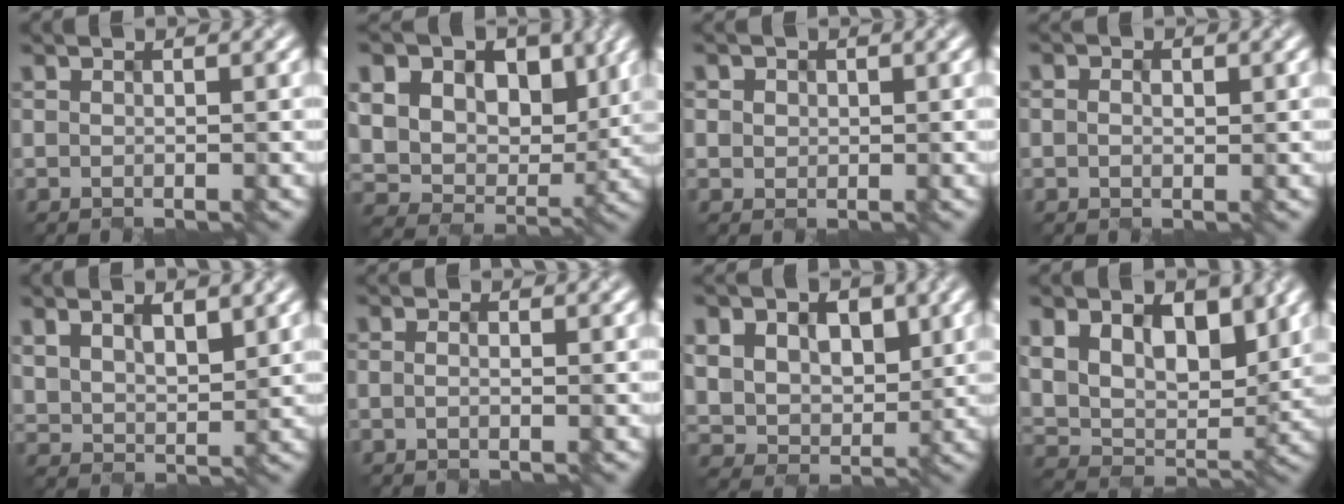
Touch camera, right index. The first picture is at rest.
{"total": 13.0, "force": [4.7, 9.4, 7.7], "torque": [-0.127, 0.029, 0.069]}
{"total": 1.5, "force": [0.5, 1.4, 0.2], "torque": [-0.009, 0.001, 0.008]}
{"total": 1.3, "force": [0.0, 1.1, 0.6], "torque": [-0.008, 0.003, -0.002]}
{"total": 3.8, "force": [1.9, 2.2, 2.5], "torque": [-0.056, -0.004, 0.034]}
{"total": 0.8, "force": [-0.1, 0.5, 0.7], "torque": [-0.004, -0.001, -0.010]}
{"total": 9.9, "force": [3.3, 7.8, 5.2], "torque": [-0.091, 0.019, 0.049]}
{"total": 7.9, "force": [3.0, 5.2, 5.3], "torque": [-0.103, 0.000, 0.031]}